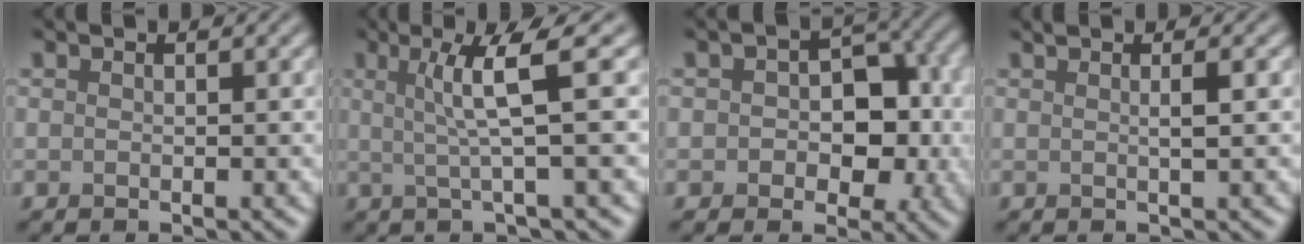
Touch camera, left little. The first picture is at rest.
{"total": 4.5, "force": [1.0, 0.4, 4.4], "torque": [-0.077, 0.004, 0.019]}
{"total": 6.1, "force": [-0.4, 4.3, 4.3], "torque": [-0.046, -0.001, -0.009]}
{"total": 1.9, "force": [0.5, 0.6, 1.7], "torque": [-0.026, 0.005, -0.002]}